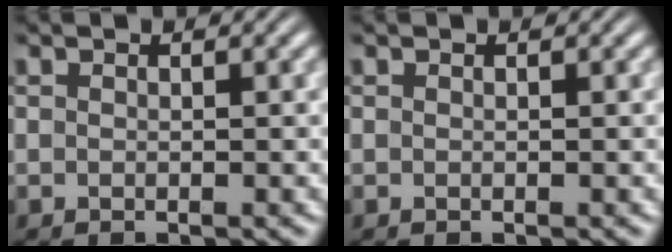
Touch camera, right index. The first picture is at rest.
{"total": 0.0}